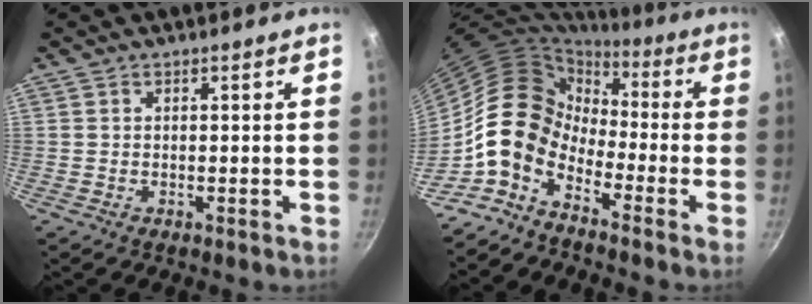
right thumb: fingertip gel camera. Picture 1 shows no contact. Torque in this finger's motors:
{"motor_torque": [0.09, 0.91, 1.46, -1.31, 0.18]}